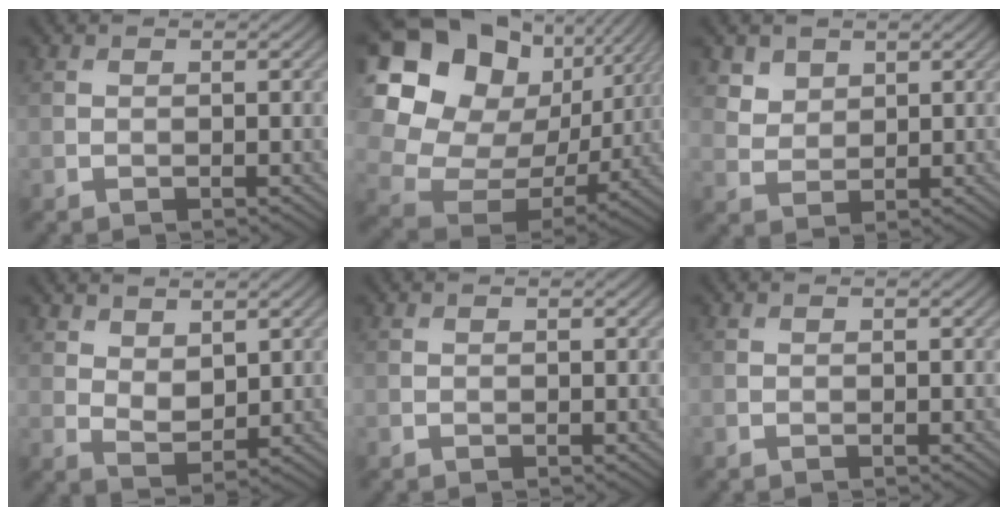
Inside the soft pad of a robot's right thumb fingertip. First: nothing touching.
{"total": 19.8, "force": [6.5, 15.5, 10.5], "torque": [-0.286, 0.033, 0.151]}
{"total": 3.3, "force": [2.3, 2.2, 0.8], "torque": [-0.032, -0.016, 0.057]}
{"total": 4.0, "force": [2.5, 2.2, 2.2], "torque": [-0.050, -0.009, 0.050]}
{"total": 0.0}
{"total": 0.0}